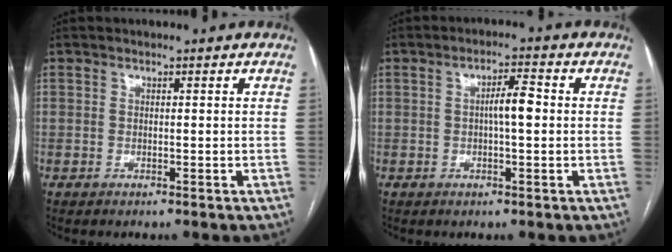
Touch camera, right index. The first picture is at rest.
{"total": 3.9, "force": [0.0, 0.6, 3.8], "torque": [-0.065, 0.008, -0.001]}